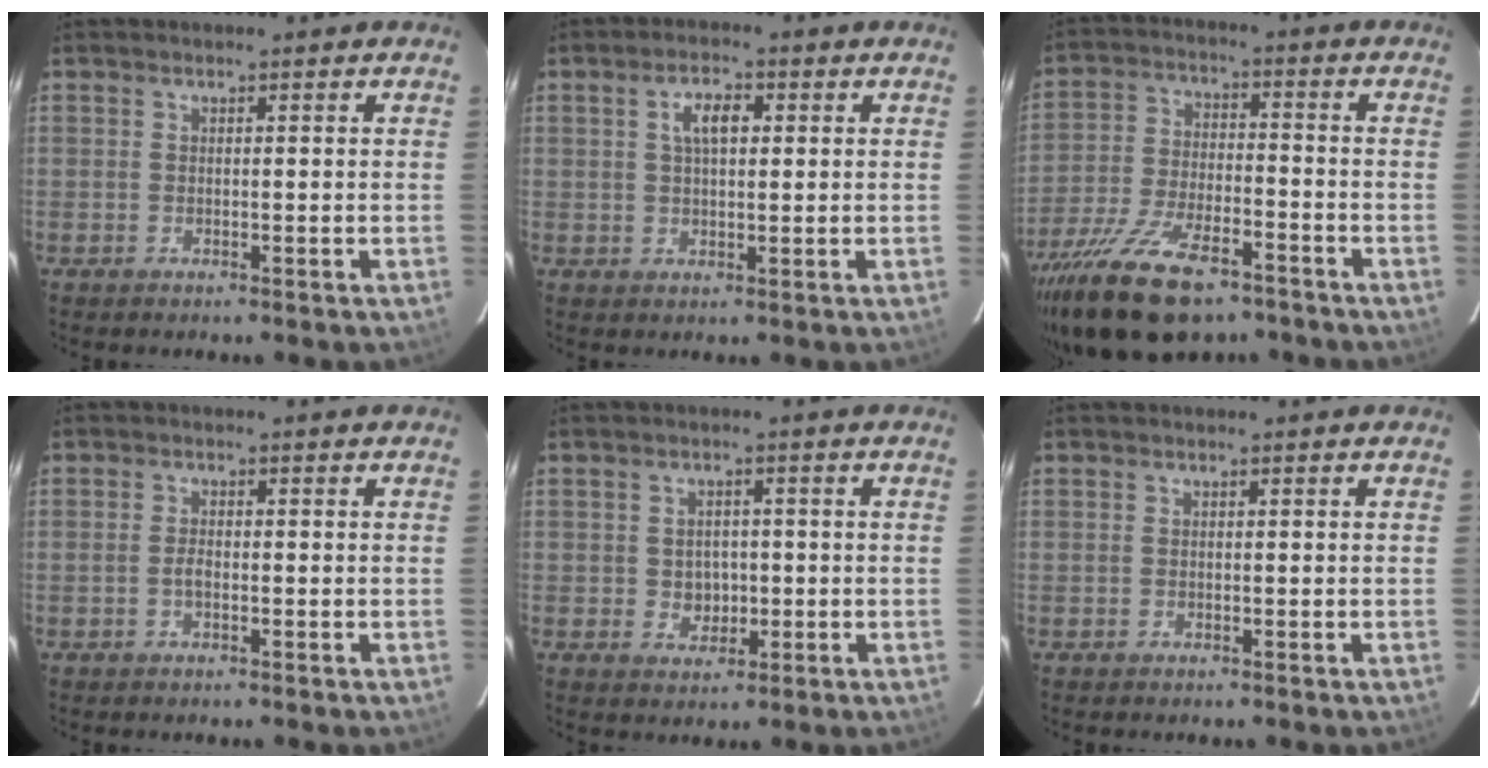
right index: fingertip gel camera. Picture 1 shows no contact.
{"total": 4.7, "force": [1.4, 2.7, 3.6], "torque": [-0.063, 0.015, 0.025]}
{"total": 18.0, "force": [-12.7, 7.0, 10.7], "torque": [-0.226, -0.038, -0.222]}
{"total": 1.5, "force": [-0.5, 0.7, 1.3], "torque": [-0.027, 0.002, -0.011]}
{"total": 3.9, "force": [-0.4, 3.4, 1.8], "torque": [-0.032, 0.006, 0.001]}
{"total": 0.0}